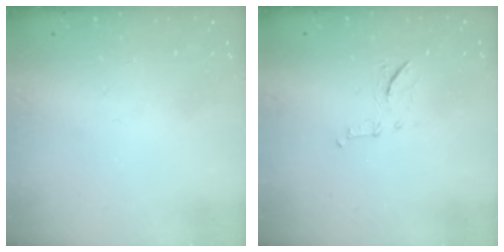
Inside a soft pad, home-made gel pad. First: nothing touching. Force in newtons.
{"total": 7.2, "press": 7.0, "slide": 1.5}